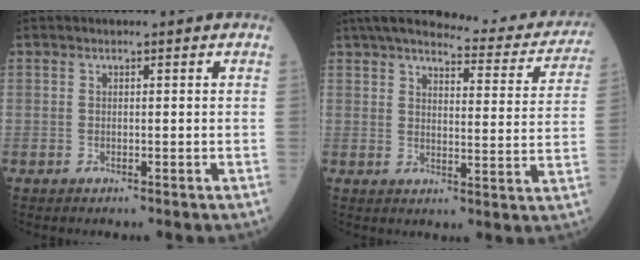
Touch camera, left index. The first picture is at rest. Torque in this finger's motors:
{"motor_torque": [0.77, -1.37, -0.16, 0.03]}